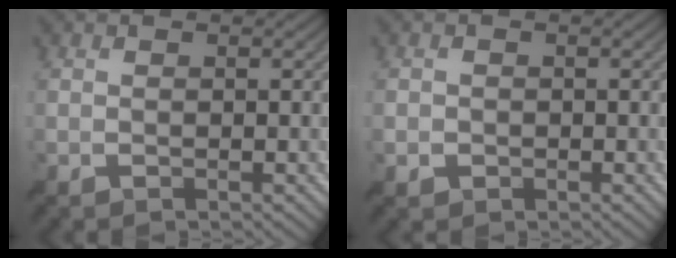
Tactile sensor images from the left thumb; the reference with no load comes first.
{"total": 1.3, "force": [-0.4, 1.2, 0.3], "torque": [-0.002, -0.005, -0.013]}